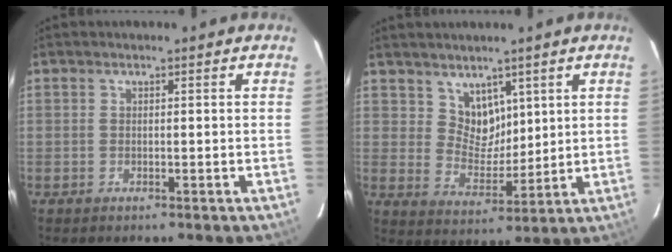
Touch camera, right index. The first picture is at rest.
{"total": 6.1, "force": [3.9, 4.4, 1.9], "torque": [-0.023, 0.000, 0.079]}